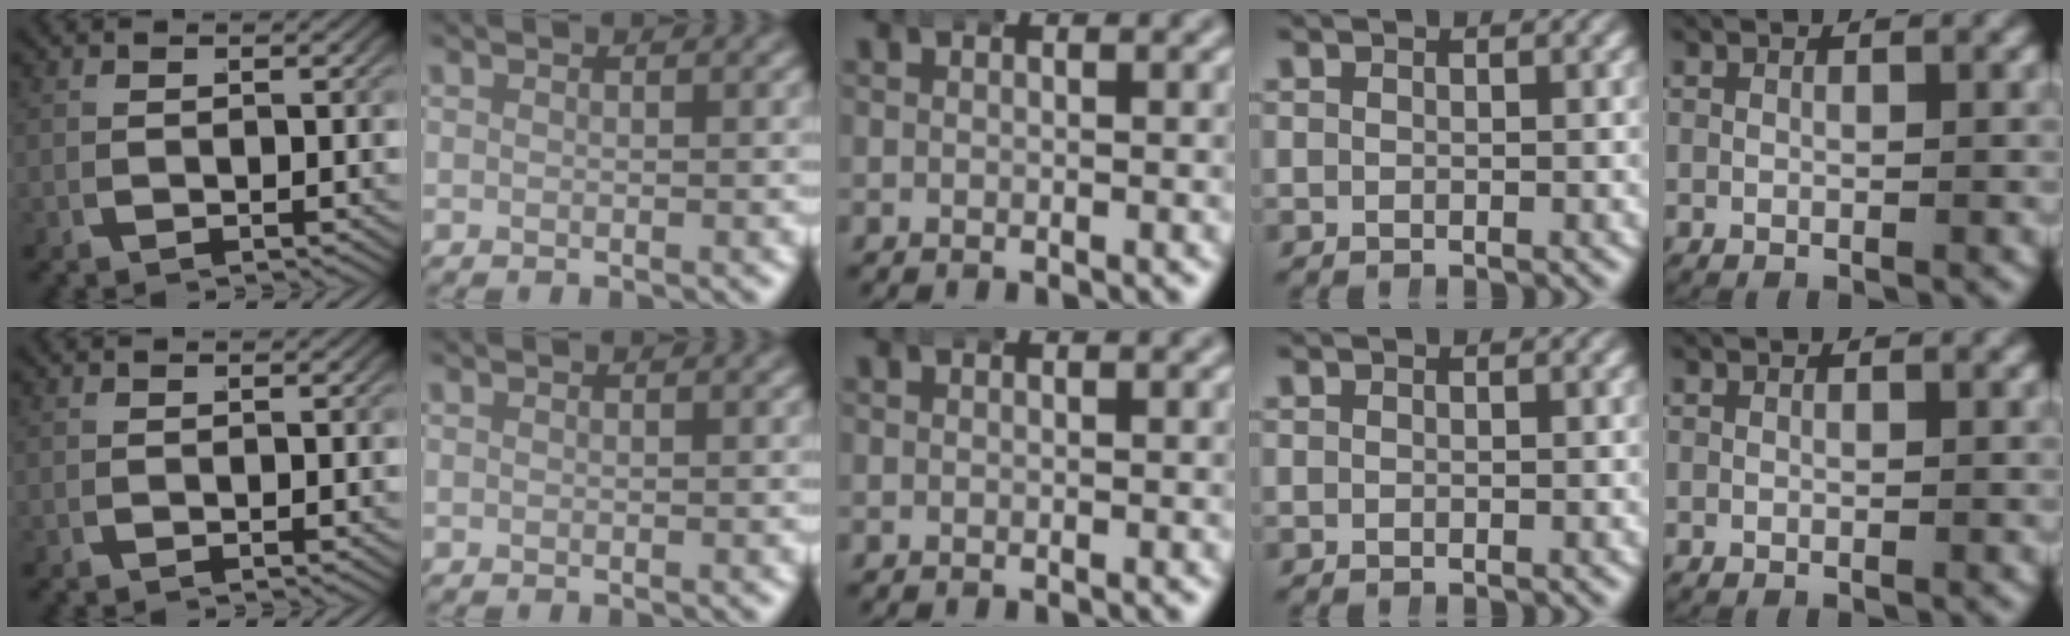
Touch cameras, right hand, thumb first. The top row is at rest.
{}